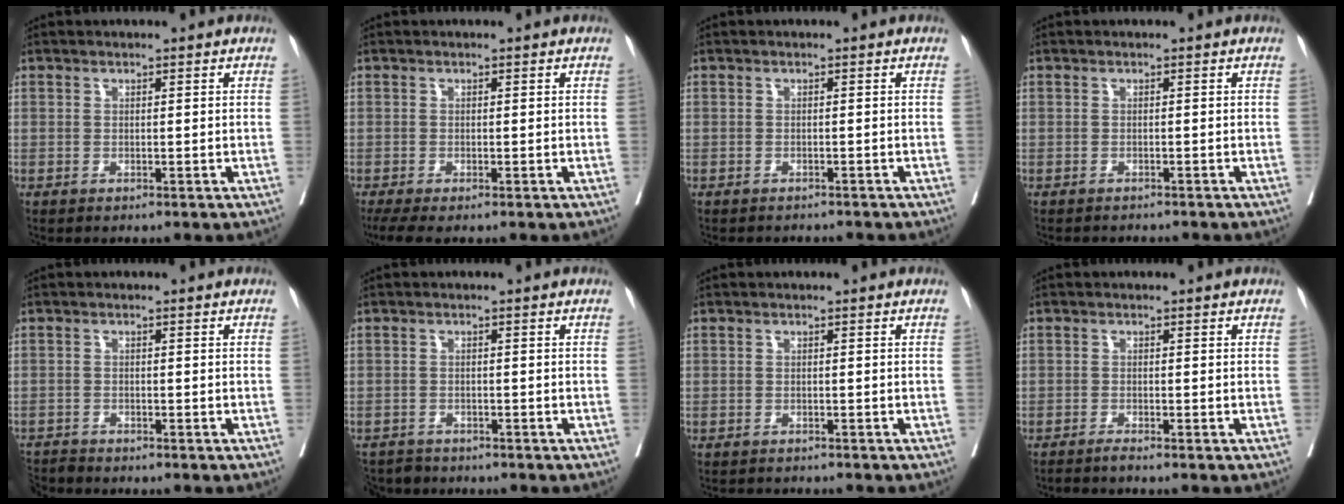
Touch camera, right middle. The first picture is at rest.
{"total": 3.4, "force": [-2.5, 0.7, 2.3], "torque": [-0.046, -0.013, -0.045]}
{"total": 3.8, "force": [-3.6, 0.9, 0.7], "torque": [-0.004, -0.005, -0.045]}
{"total": 3.4, "force": [-3.2, 0.7, 0.8], "torque": [-0.007, -0.004, -0.042]}
{"total": 3.5, "force": [-3.4, 0.5, -0.2], "torque": [0.007, -0.012, -0.065]}
{"total": 4.9, "force": [-4.5, 1.9, 0.1], "torque": [0.004, -0.008, -0.075]}
{"total": 3.6, "force": [-3.5, 0.6, 0.8], "torque": [-0.007, -0.006, -0.049]}
{"total": 1.2, "force": [-1.1, -0.5, 0.3], "torque": [-0.007, 0.000, -0.022]}